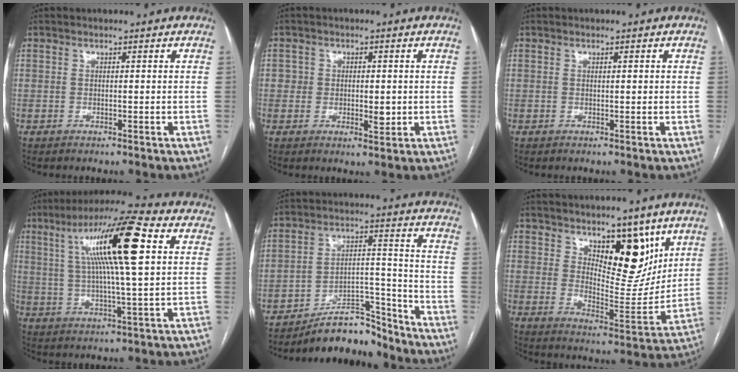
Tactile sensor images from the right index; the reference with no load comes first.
{"total": 3.5, "force": [-0.1, 2.6, 2.4], "torque": [-0.022, 0.001, 0.001]}
{"total": 0.9, "force": [0.2, 0.2, 0.9], "torque": [-0.017, 0.003, 0.002]}
{"total": 17.0, "force": [5.0, 1.1, 16.2], "torque": [-0.285, 0.024, 0.077]}
{"total": 9.8, "force": [-9.0, 2.9, 2.3], "torque": [-0.023, 0.048, -0.152]}
{"total": 11.7, "force": [6.7, 4.8, 8.2], "torque": [-0.114, -0.015, 0.117]}